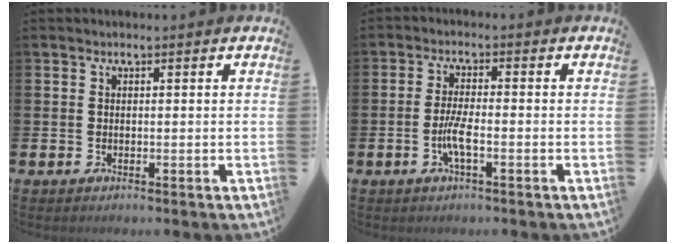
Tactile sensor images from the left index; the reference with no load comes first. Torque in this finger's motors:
{"motor_torque": [0.24, 0.11, 0.15, 0.10]}